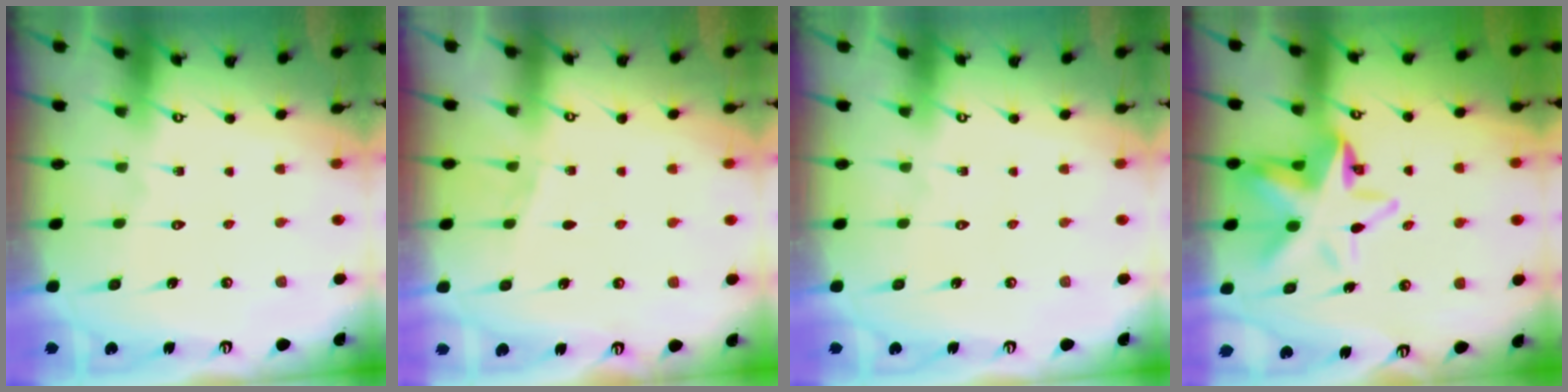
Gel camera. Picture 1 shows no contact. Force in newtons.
{"total": 3.6, "press": 2.8, "slide": 2.2}
{"total": 0.0}
{"total": 11.9, "press": 11.7, "slide": 1.9}